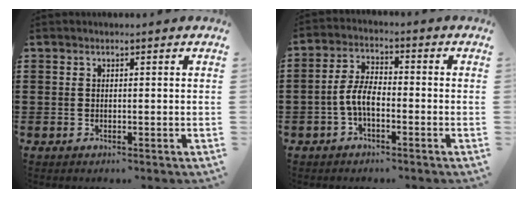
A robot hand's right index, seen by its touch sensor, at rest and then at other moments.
{"total": 5.0, "force": [-1.8, 2.3, 4.1], "torque": [-0.099, 0.000, -0.042]}